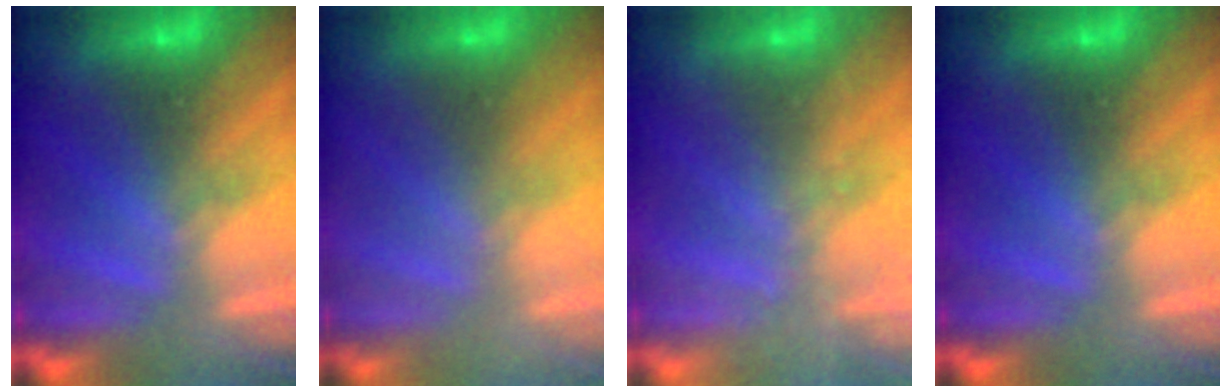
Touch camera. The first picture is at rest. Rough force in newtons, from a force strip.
{"total": 2.6}
{"total": 1.8}
{"total": 0.0}